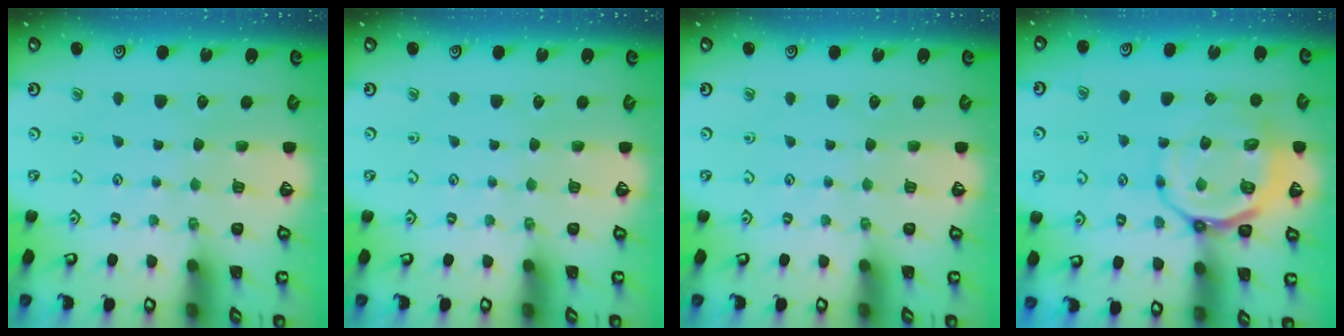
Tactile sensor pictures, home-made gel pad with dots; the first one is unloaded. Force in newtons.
{"total": 0.0}
{"total": 0.0}
{"total": 13.5, "press": 13.3, "slide": 2.7}